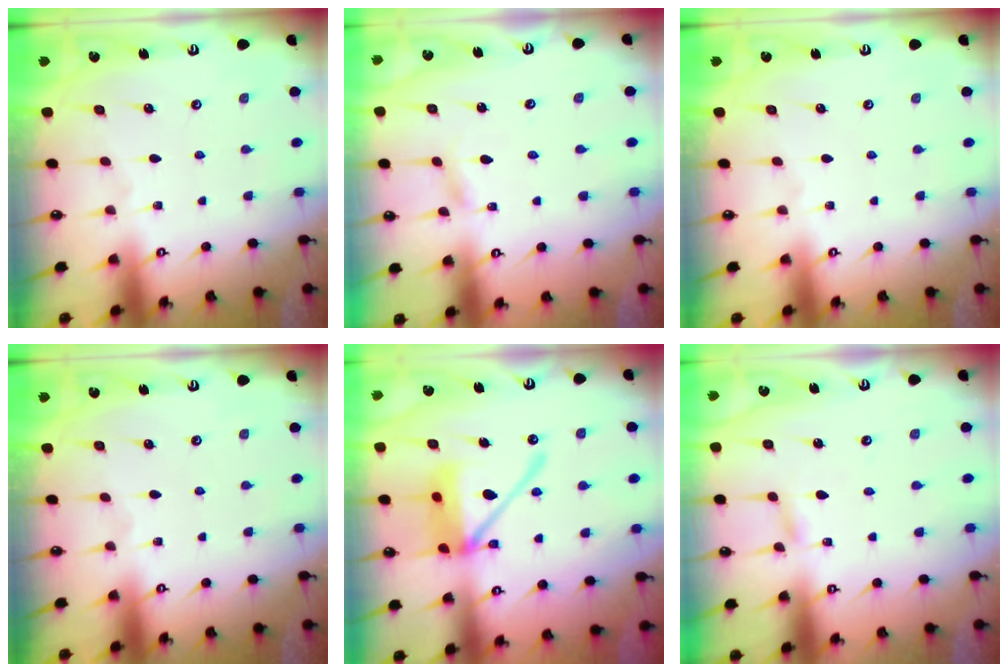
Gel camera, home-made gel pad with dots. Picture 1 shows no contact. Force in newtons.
{"total": 2.5, "press": 2.5, "slide": 0.3}
{"total": 0.0}
{"total": 0.0}
{"total": 15.6, "press": 15.5, "slide": 2.0}
{"total": 2.4, "press": 2.4, "slide": 0.2}